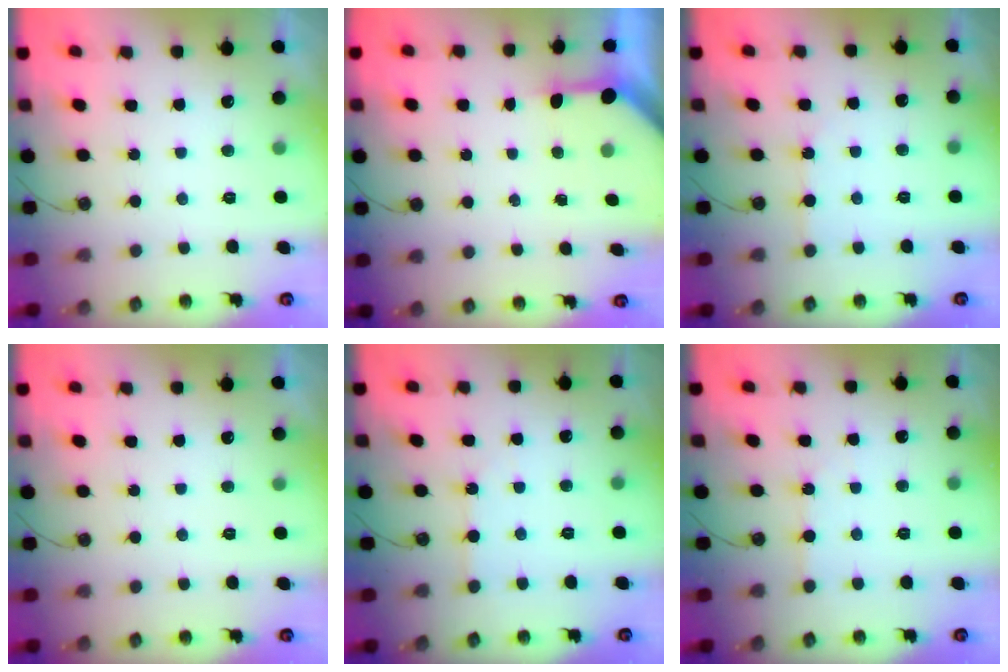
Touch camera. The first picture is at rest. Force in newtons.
{"total": 3.3, "press": 3.3, "slide": 0.3}
{"total": 2.9, "press": 2.9, "slide": 0.5}
{"total": 0.0}
{"total": 4.1, "press": 4.1, "slide": 0.3}
{"total": 2.9, "press": 2.9, "slide": 0.5}